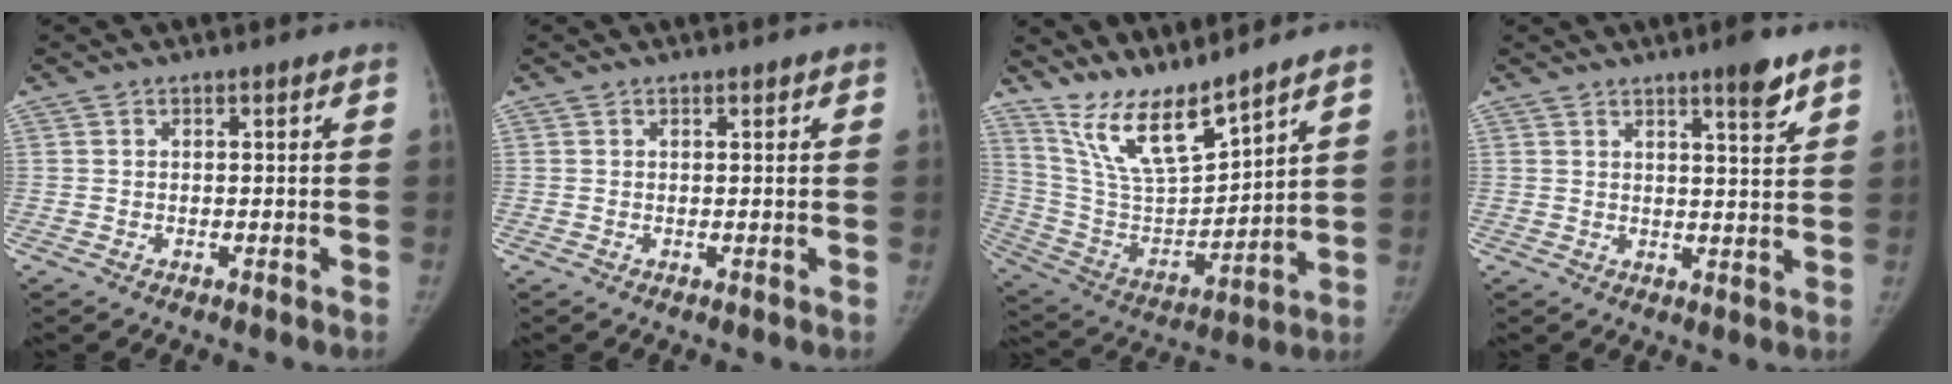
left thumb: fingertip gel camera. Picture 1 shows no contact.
{"total": 0.7, "force": [0.5, 0.3, 0.3], "torque": [-0.004, -0.003, 0.007]}
{"total": 14.5, "force": [12.2, 2.3, 7.5], "torque": [-0.127, -0.074, 0.250]}
{"total": 5.4, "force": [3.8, 0.7, 3.8], "torque": [-0.048, -0.027, 0.053]}